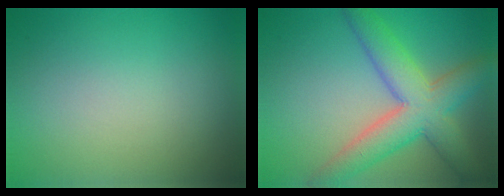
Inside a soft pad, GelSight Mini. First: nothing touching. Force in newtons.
{"total": 7.2, "press": 7.2, "slide": 0.5}